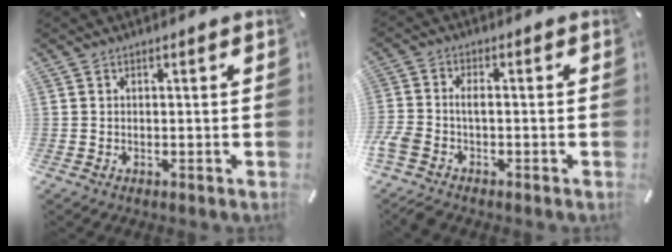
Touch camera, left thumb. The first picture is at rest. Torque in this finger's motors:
{"motor_torque": [0.02, 0.15, 0.66, 0.63, 0.26]}